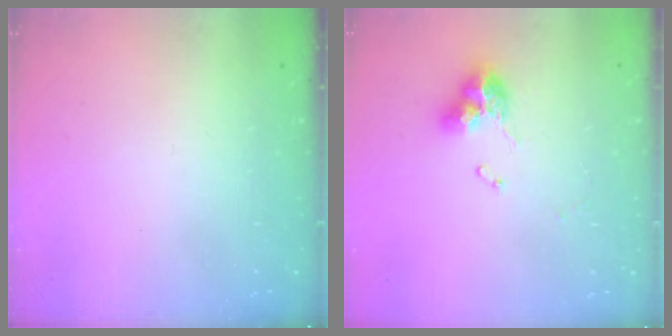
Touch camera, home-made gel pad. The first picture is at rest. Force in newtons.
{"total": 9.9, "press": 9.9, "slide": 1.0}